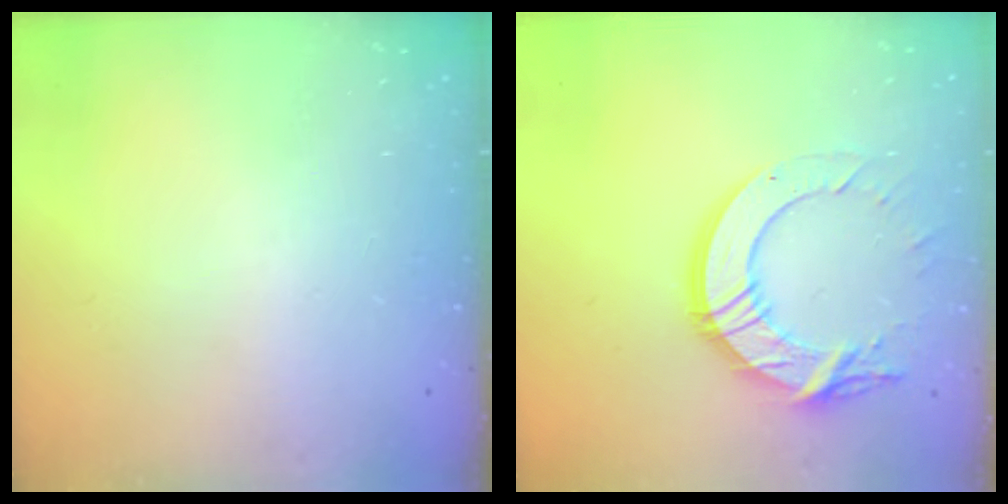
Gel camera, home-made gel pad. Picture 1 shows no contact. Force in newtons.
{"total": 15.4, "press": 15.3, "slide": 1.3}